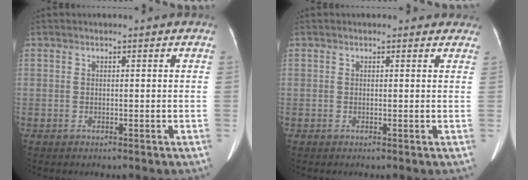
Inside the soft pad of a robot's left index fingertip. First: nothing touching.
{"total": 1.8, "force": [1.5, 1.0, 0.2], "torque": [0.002, -0.001, 0.002]}